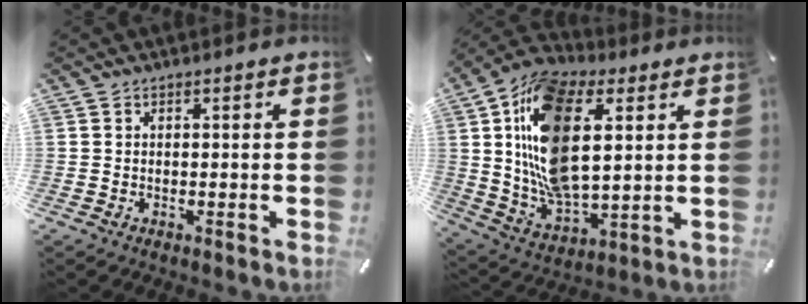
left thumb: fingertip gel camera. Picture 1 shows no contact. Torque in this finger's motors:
{"motor_torque": [1.35, 0.59, 1.69, 0.63, 0.28]}